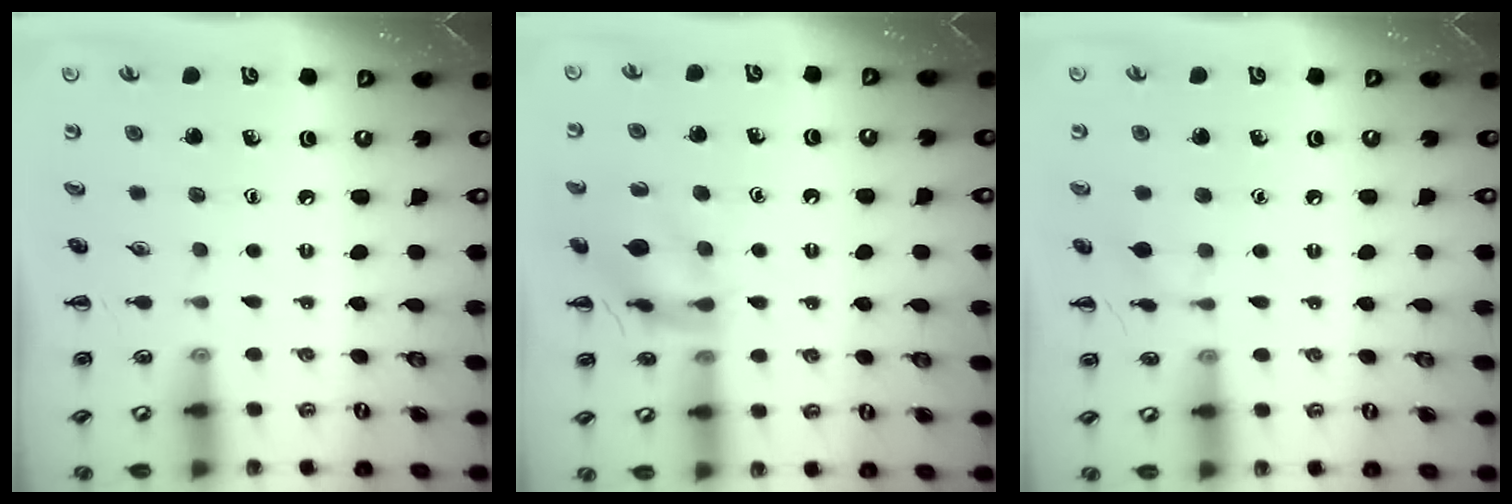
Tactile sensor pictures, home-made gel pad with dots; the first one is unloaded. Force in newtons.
{"total": 14.0, "press": 13.9, "slide": 1.4}
{"total": 5.7, "press": 5.5, "slide": 1.7}